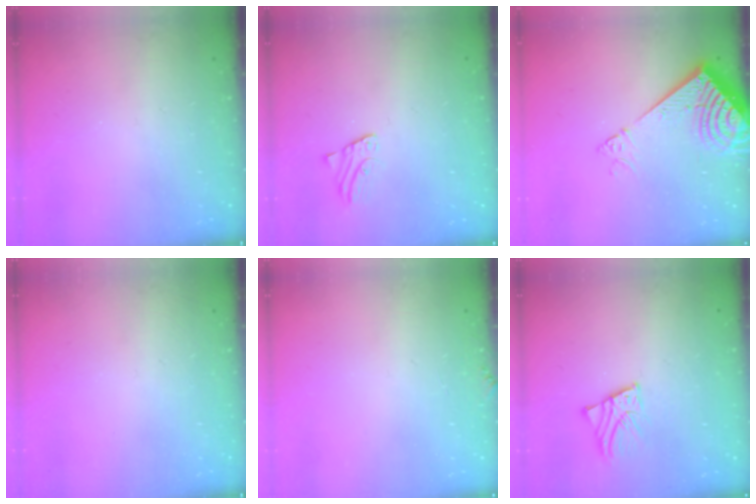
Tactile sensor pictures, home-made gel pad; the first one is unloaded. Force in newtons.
{"total": 1.9, "press": 1.9, "slide": 0.1}
{"total": 13.2, "press": 13.1, "slide": 2.0}
{"total": 0.0}
{"total": 3.5, "press": 3.4, "slide": 0.3}
{"total": 2.9, "press": 2.9, "slide": 0.2}